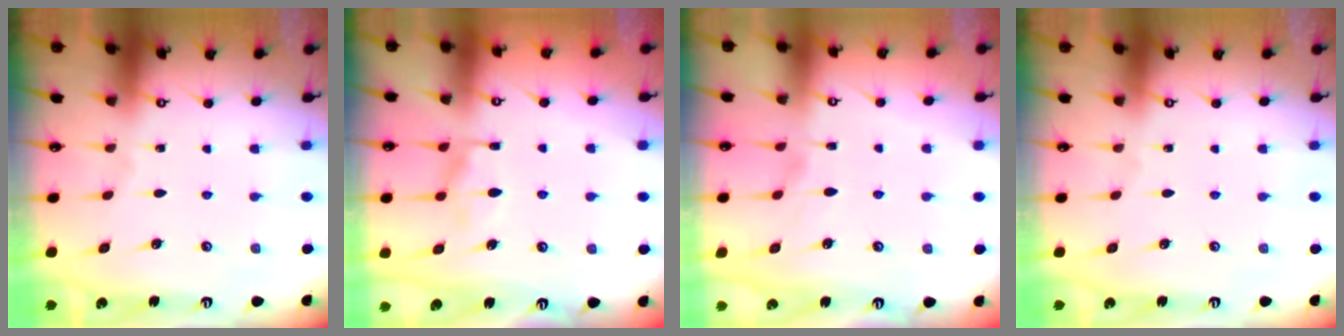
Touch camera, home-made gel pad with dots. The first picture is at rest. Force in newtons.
{"total": 8.5, "press": 8.5, "slide": 0.9}
{"total": 0.8, "press": 0.0, "slide": 0.8}
{"total": 0.0}